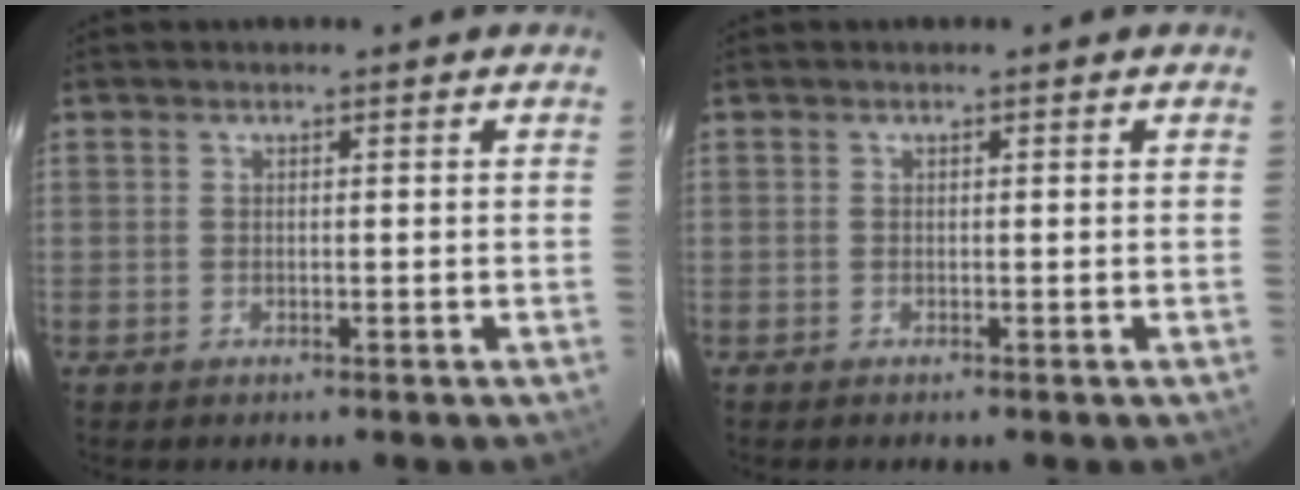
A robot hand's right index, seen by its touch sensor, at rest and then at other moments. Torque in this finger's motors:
{"motor_torque": [0.05, 0.00, -0.03, 0.01]}